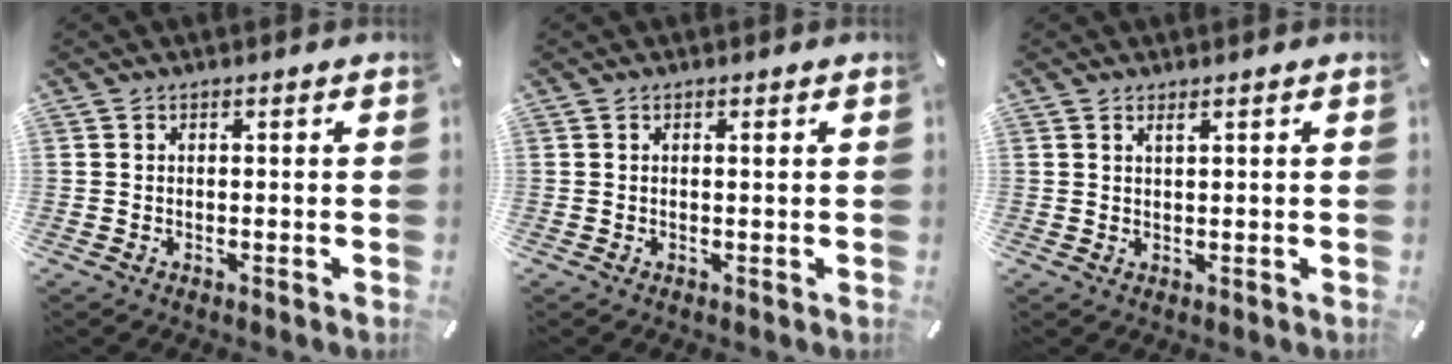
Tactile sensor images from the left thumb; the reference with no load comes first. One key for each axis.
{"total": 0.5, "fx": 0.2, "fy": 0.0, "fz": 0.5, "tx": -0.009, "ty": -0.001, "tz": 0.004}
{"total": 1.4, "fx": 1.0, "fy": 0.2, "fz": 0.9, "tx": -0.019, "ty": -0.001, "tz": 0.018}